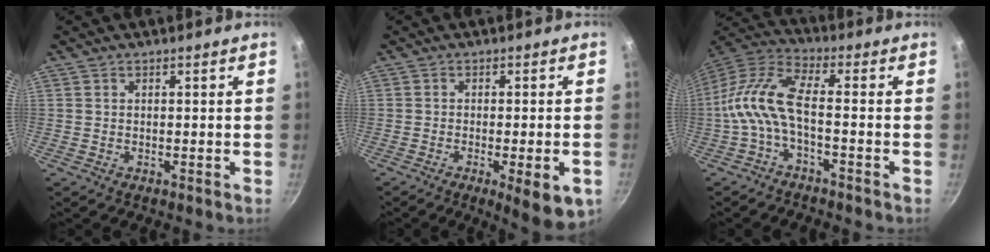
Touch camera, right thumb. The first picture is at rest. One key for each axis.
{"total": 8.8, "fx": -3.6, "fy": 2.2, "fz": 7.8, "tx": -0.102, "ty": -0.002, "tz": -0.044}
{"total": 10.9, "fx": -2.3, "fy": 3.7, "fz": 10.0, "tx": -0.228, "ty": 0.045, "tz": -0.055}